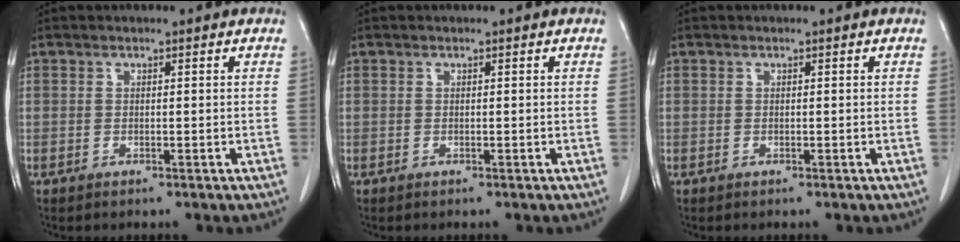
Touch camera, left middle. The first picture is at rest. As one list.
[{"total": 0.0}, {"total": 0.0}]